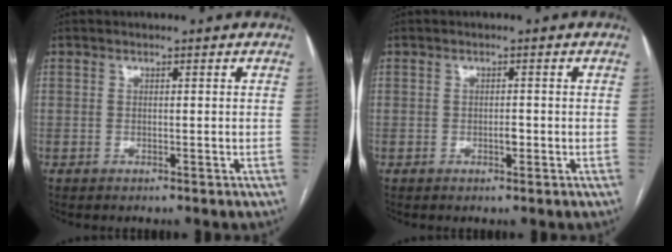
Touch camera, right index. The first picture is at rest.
{"total": 1.2, "force": [-0.4, 0.6, 1.0], "torque": [-0.016, 0.001, -0.005]}